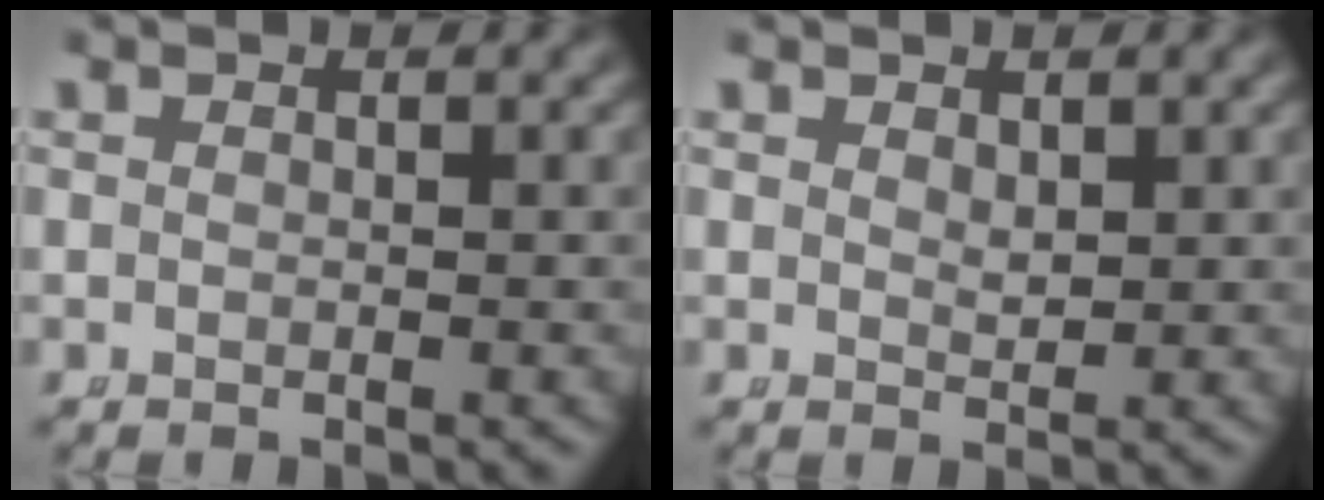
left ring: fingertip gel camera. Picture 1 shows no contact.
{"total": 1.0, "force": [0.6, 0.3, 0.7], "torque": [-0.007, -0.012, 0.020]}